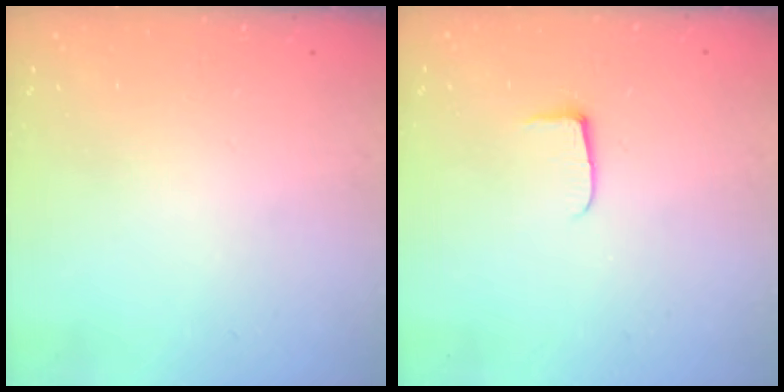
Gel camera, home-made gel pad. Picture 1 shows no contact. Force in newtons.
{"total": 5.0, "press": 5.0, "slide": 0.5}